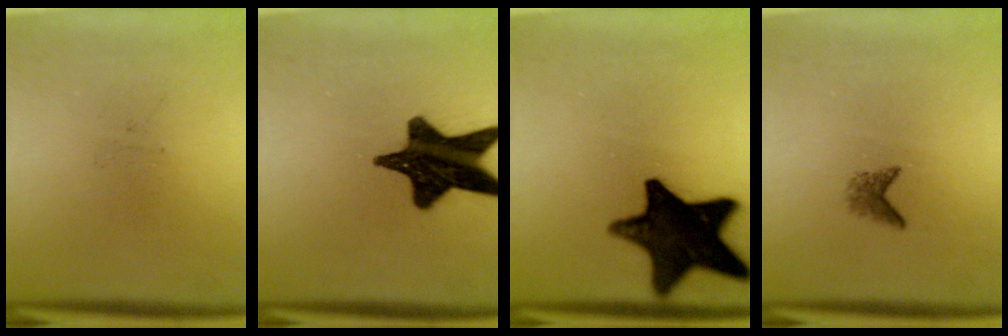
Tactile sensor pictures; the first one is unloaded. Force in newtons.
{"total": 16.5}
{"total": 17.0}
{"total": 1.4}